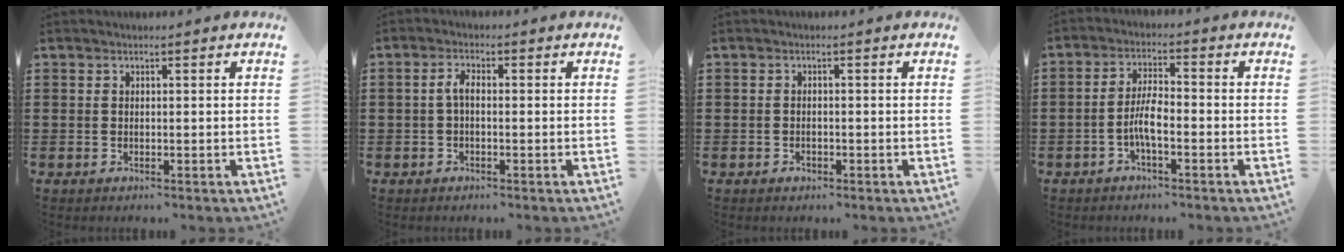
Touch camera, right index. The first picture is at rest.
{"total": 2.5, "force": [-0.4, 1.0, 2.3], "torque": [-0.059, -0.002, -0.013]}
{"total": 0.7, "force": [-0.4, 0.4, 0.2], "torque": [-0.006, 0.001, -0.009]}
{"total": 4.5, "force": [-1.6, 1.1, 4.1], "torque": [-0.091, -0.001, -0.036]}